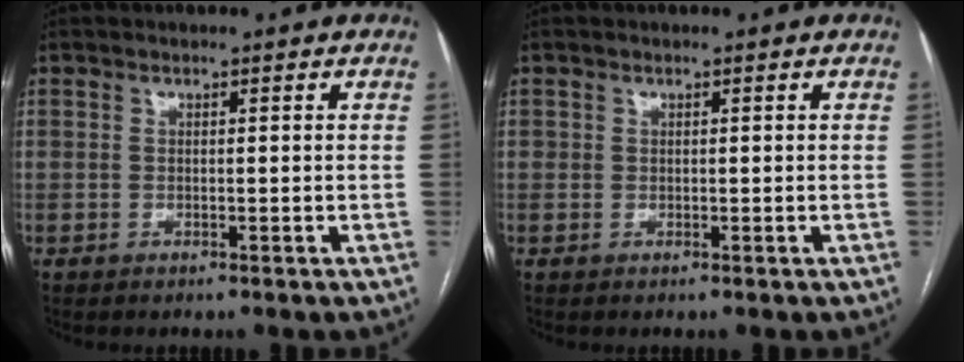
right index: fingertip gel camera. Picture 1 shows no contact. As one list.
[{"total": 0.0}]